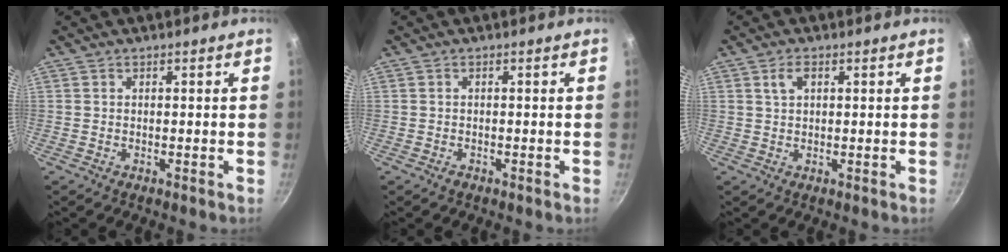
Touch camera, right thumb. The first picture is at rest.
{"total": 0.5, "force": [-0.4, 0.3, 0.2], "torque": [-0.002, 0.000, -0.007]}
{"total": 2.4, "force": [1.0, 1.4, 1.7], "torque": [-0.031, 0.003, 0.021]}